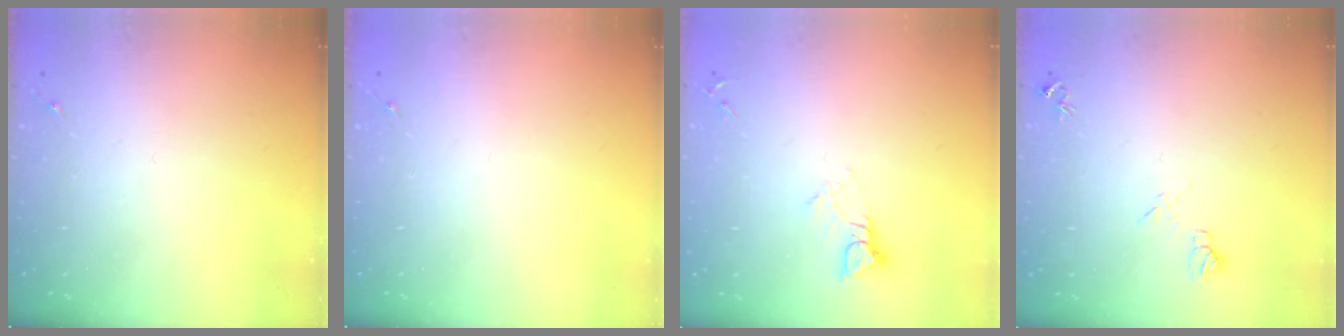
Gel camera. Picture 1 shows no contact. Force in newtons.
{"total": 0.0}
{"total": 4.4, "press": 4.4, "slide": 0.3}
{"total": 6.7, "press": 6.7, "slide": 0.7}